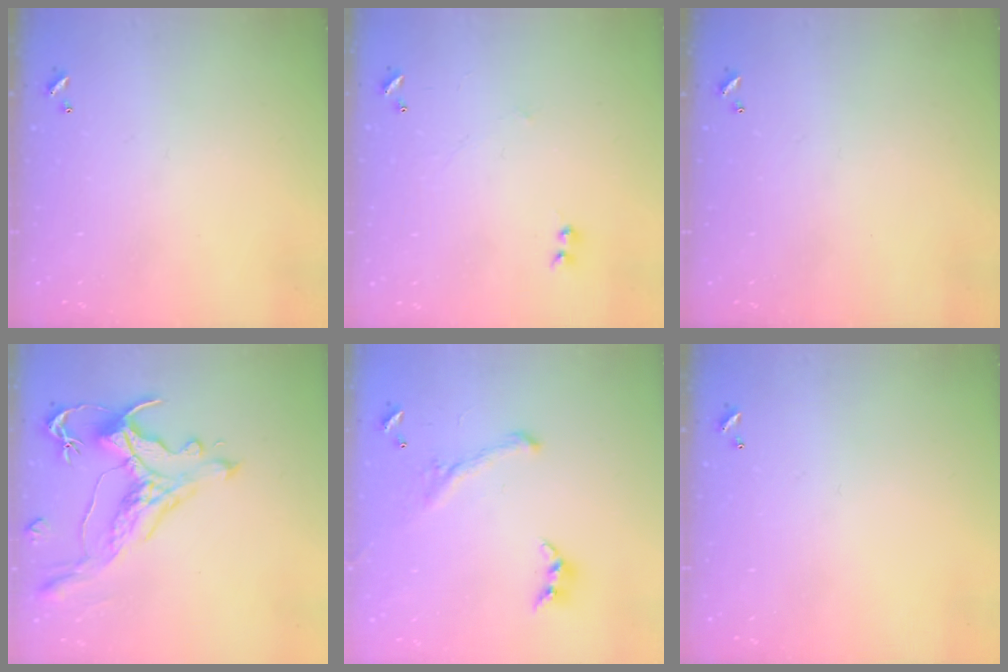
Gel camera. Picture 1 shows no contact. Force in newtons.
{"total": 1.2, "press": 1.2, "slide": 0.3}
{"total": 0.0}
{"total": 1.7, "press": 1.2, "slide": 1.1}
{"total": 1.4, "press": 0.6, "slide": 1.2}
{"total": 0.0}